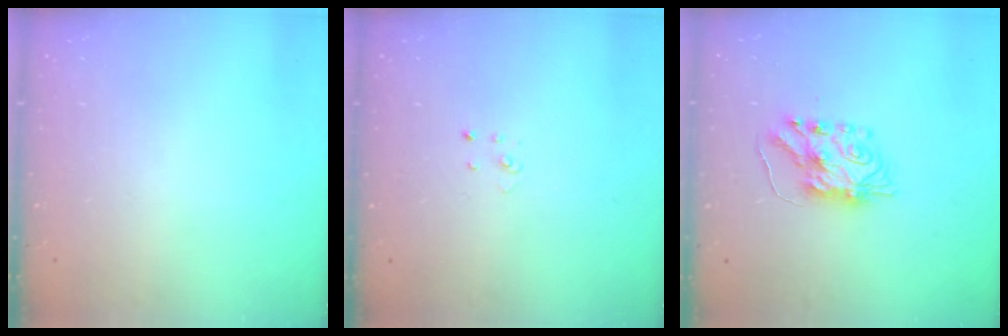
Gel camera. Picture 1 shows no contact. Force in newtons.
{"total": 1.9, "press": 1.9, "slide": 0.2}
{"total": 7.8, "press": 7.7, "slide": 0.6}